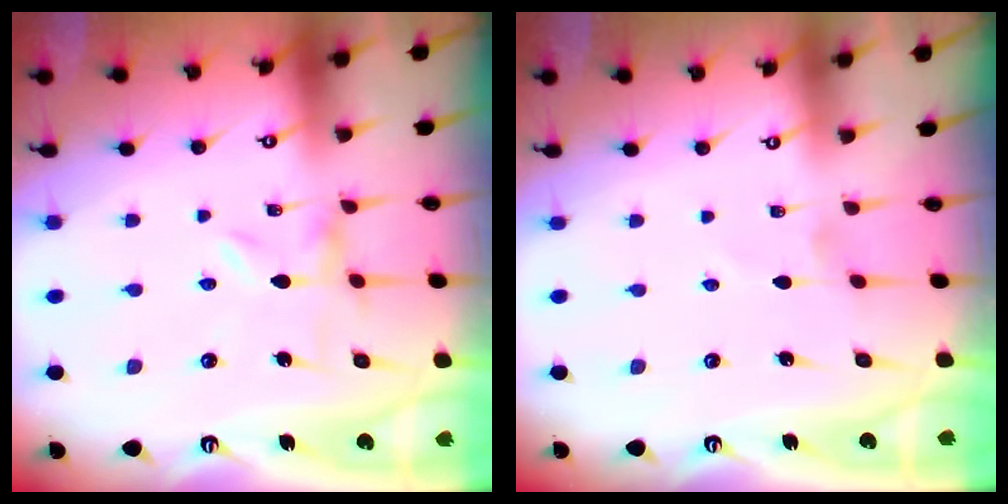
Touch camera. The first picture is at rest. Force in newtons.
{"total": 0.0}